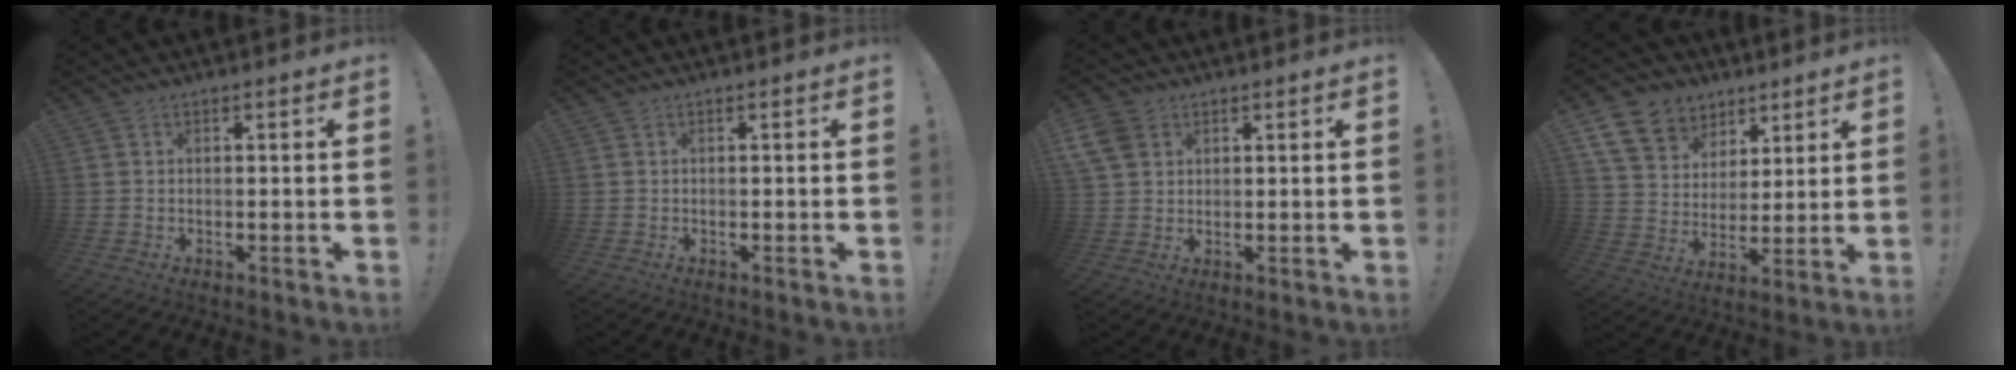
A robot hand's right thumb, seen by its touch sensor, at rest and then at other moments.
{"total": 0.0}
{"total": 7.2, "force": [3.4, 5.4, 3.3], "torque": [-0.065, -0.007, 0.070]}
{"total": 13.5, "force": [7.5, 10.1, 4.7], "torque": [-0.068, -0.045, 0.149]}